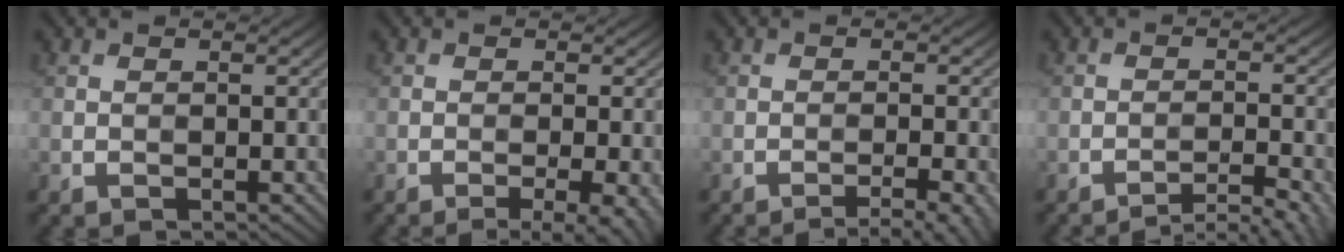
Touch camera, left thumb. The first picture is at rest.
{"total": 4.9, "force": [-2.4, 1.1, 4.2], "torque": [-0.052, -0.002, -0.034]}
{"total": 5.1, "force": [-3.5, 1.0, 3.5], "torque": [-0.048, 0.009, -0.053]}
{"total": 5.9, "force": [-4.8, 1.0, 3.3], "torque": [-0.051, 0.012, -0.068]}